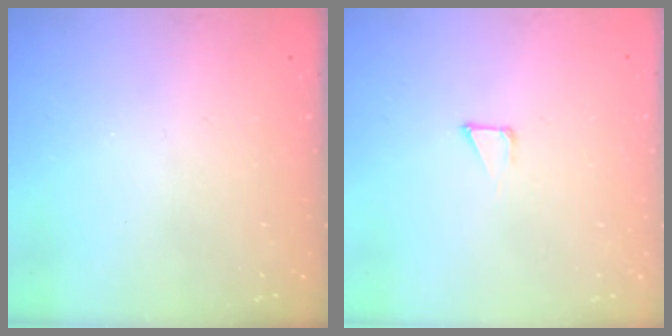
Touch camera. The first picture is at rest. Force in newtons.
{"total": 1.6, "press": 1.6, "slide": 0.1}